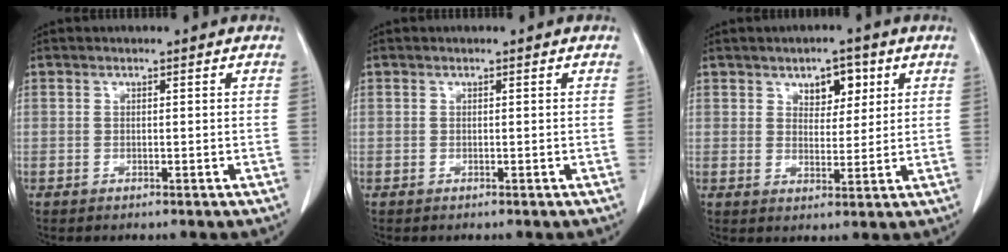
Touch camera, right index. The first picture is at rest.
{"total": 0.0}
{"total": 5.0, "force": [2.5, 2.8, 3.2], "torque": [-0.041, 0.004, 0.038]}